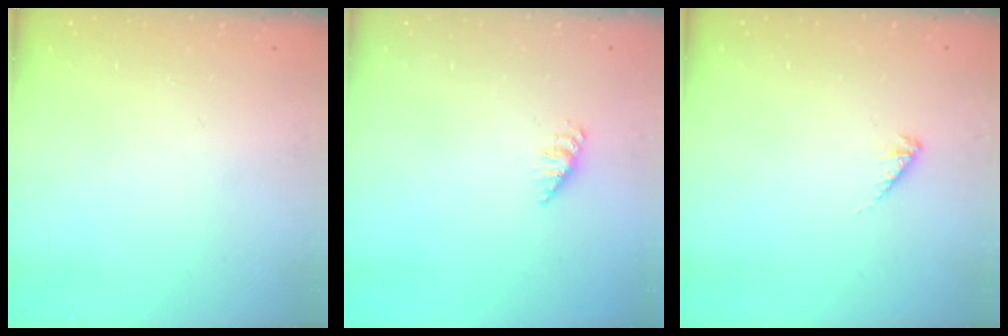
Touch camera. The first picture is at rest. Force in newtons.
{"total": 2.6, "press": 2.6, "slide": 0.4}
{"total": 1.9, "press": 1.9, "slide": 0.4}